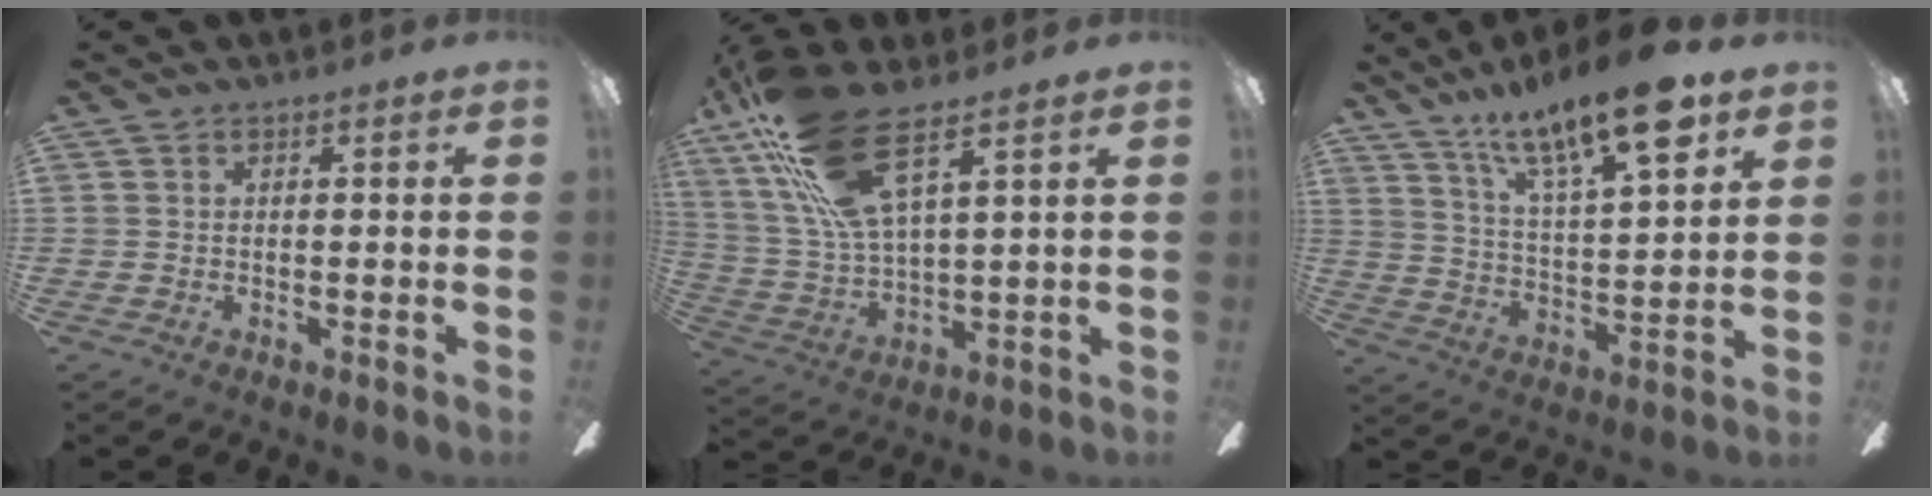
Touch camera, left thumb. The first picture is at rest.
{"total": 18.3, "force": [11.2, 5.6, 13.3], "torque": [-0.292, -0.042, 0.195]}
{"total": 18.9, "force": [12.9, 5.6, 12.7], "torque": [-0.210, -0.068, 0.210]}